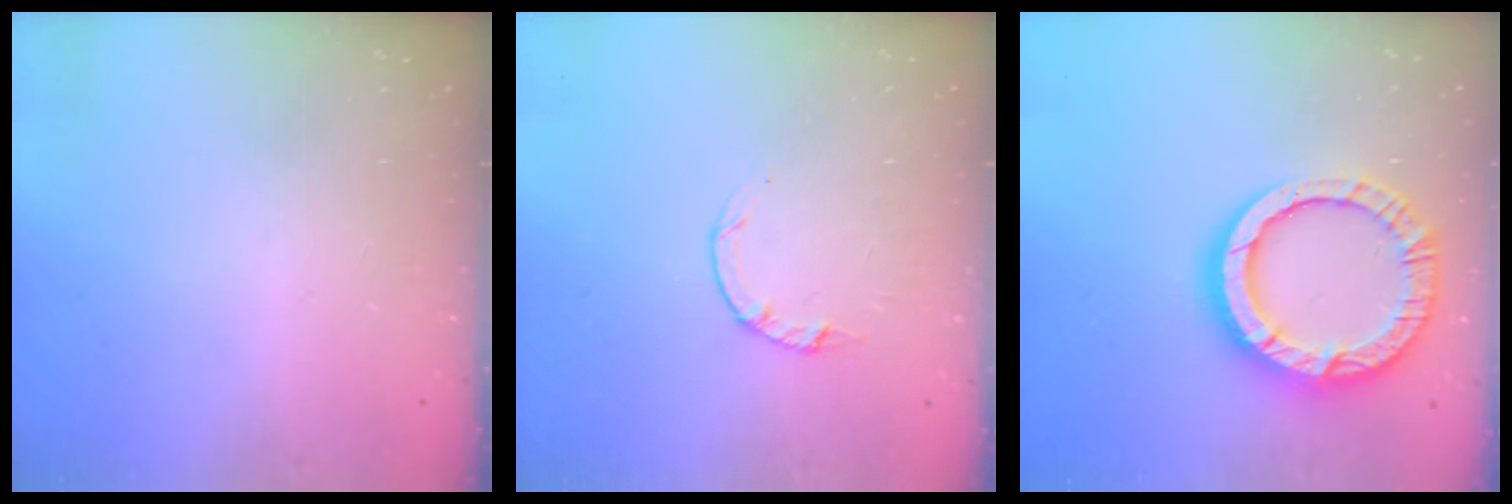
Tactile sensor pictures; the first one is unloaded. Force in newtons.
{"total": 2.2, "press": 2.1, "slide": 0.4}
{"total": 16.2, "press": 16.1, "slide": 1.6}